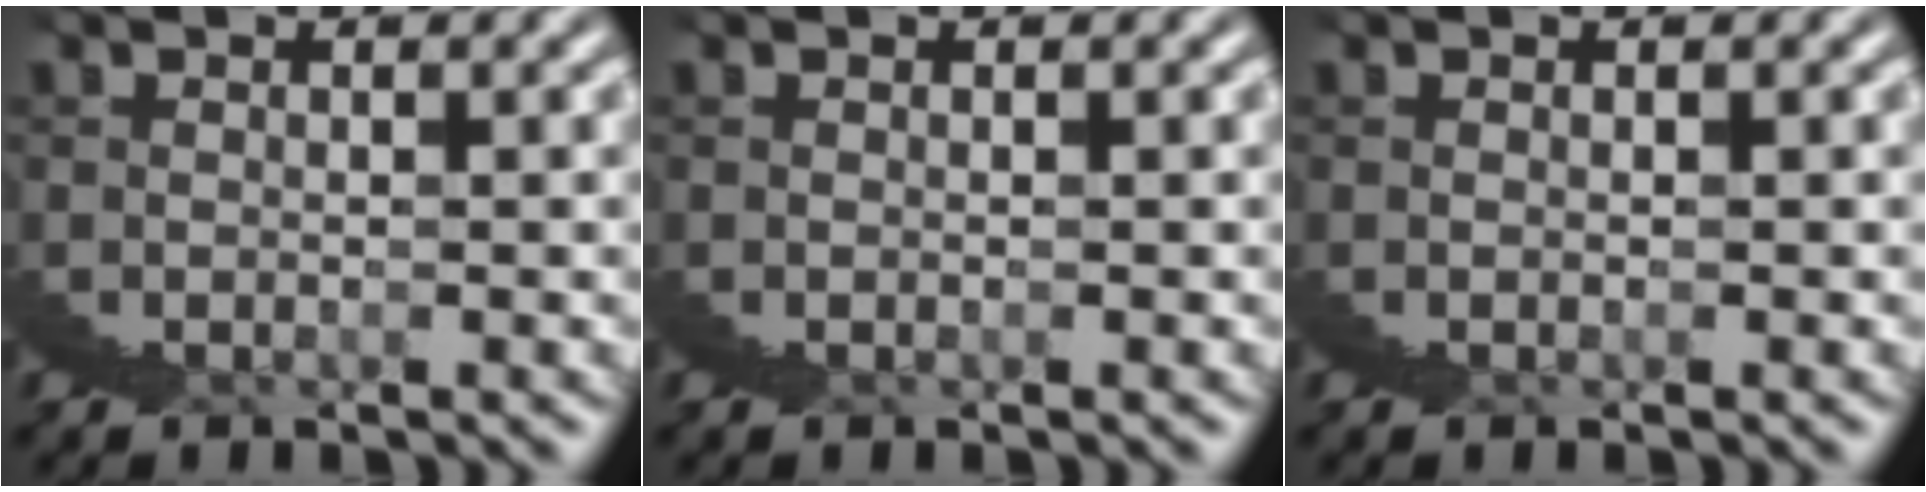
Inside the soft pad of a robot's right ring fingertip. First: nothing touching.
{"total": 0.0}
{"total": 0.0}